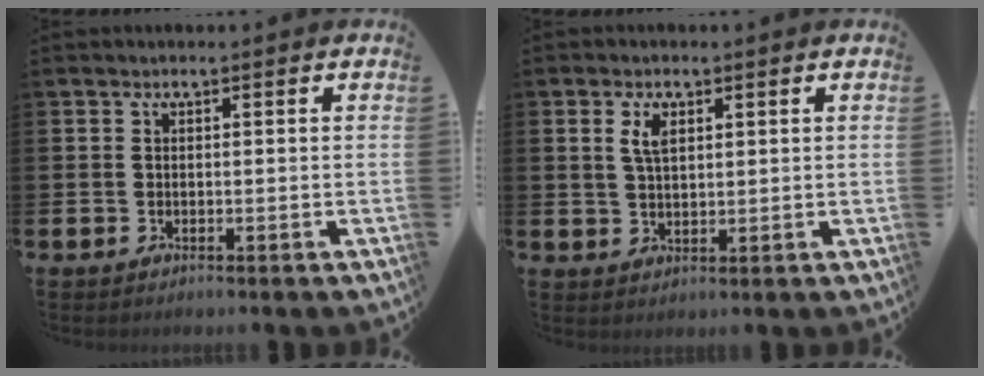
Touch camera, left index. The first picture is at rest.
{"total": 3.0, "force": [1.7, 1.4, 1.9], "torque": [-0.019, -0.005, 0.026]}